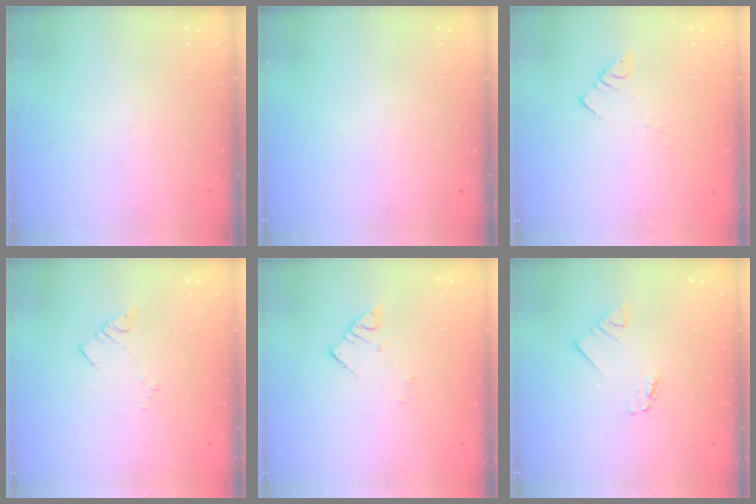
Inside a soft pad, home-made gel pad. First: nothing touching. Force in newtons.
{"total": 0.0}
{"total": 3.3, "press": 3.2, "slide": 0.6}
{"total": 2.1, "press": 2.0, "slide": 0.4}
{"total": 1.9, "press": 1.9, "slide": 0.2}
{"total": 2.4, "press": 2.4, "slide": 0.1}